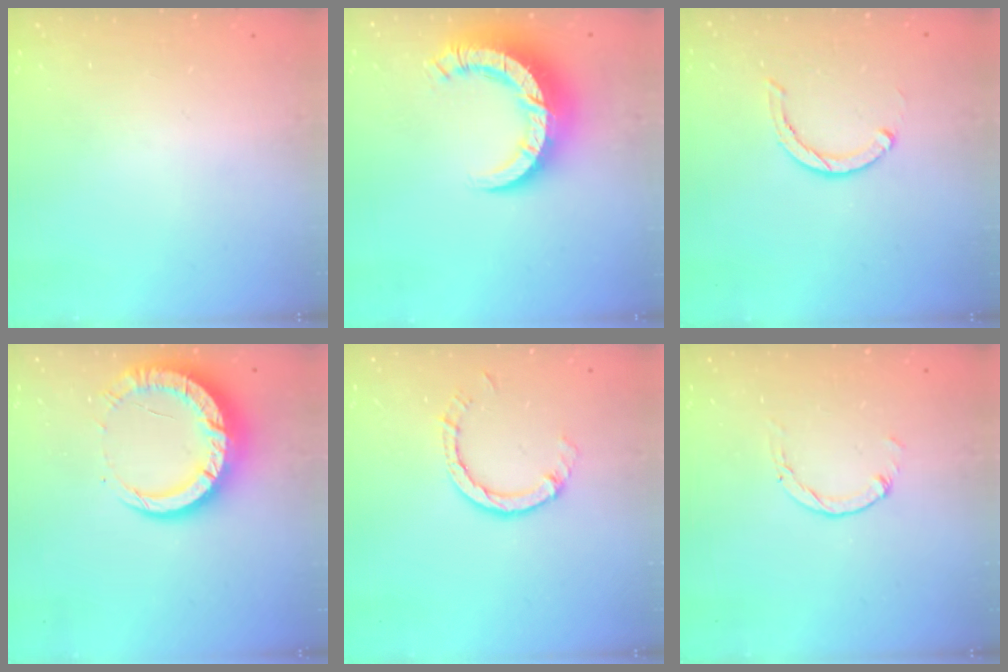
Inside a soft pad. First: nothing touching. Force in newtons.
{"total": 11.3, "press": 11.2, "slide": 1.3}
{"total": 3.5, "press": 3.4, "slide": 0.5}
{"total": 14.0, "press": 13.9, "slide": 1.4}
{"total": 3.9, "press": 3.9, "slide": 0.2}
{"total": 1.5, "press": 1.5, "slide": 0.2}